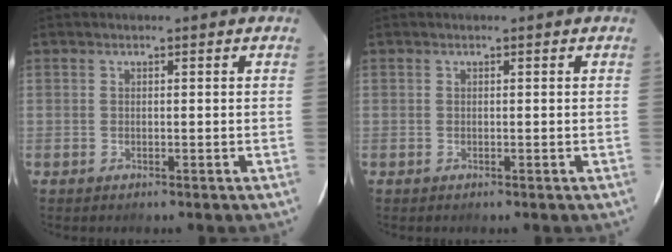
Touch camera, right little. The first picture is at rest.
{"total": 0.0}